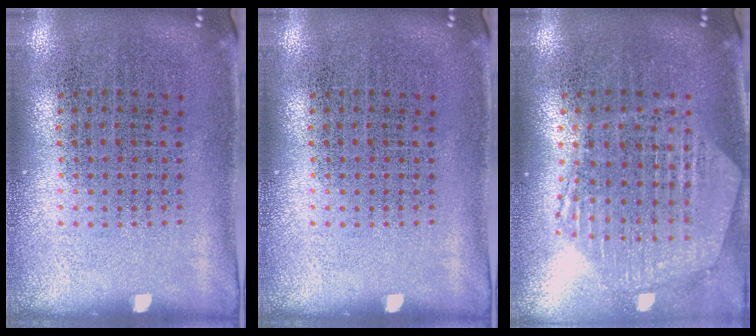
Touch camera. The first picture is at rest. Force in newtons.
{"total": 0.0}
{"total": 1.2, "press": 1.2, "slide": 0.1}